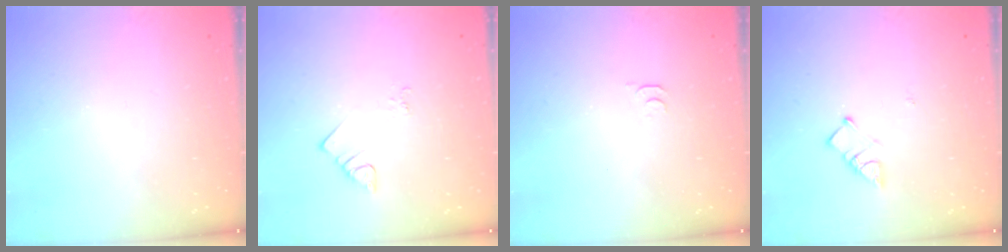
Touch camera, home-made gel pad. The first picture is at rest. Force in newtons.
{"total": 2.1, "press": 2.1, "slide": 0.4}
{"total": 4.9, "press": 4.9, "slide": 0.5}
{"total": 3.5, "press": 3.5, "slide": 0.4}